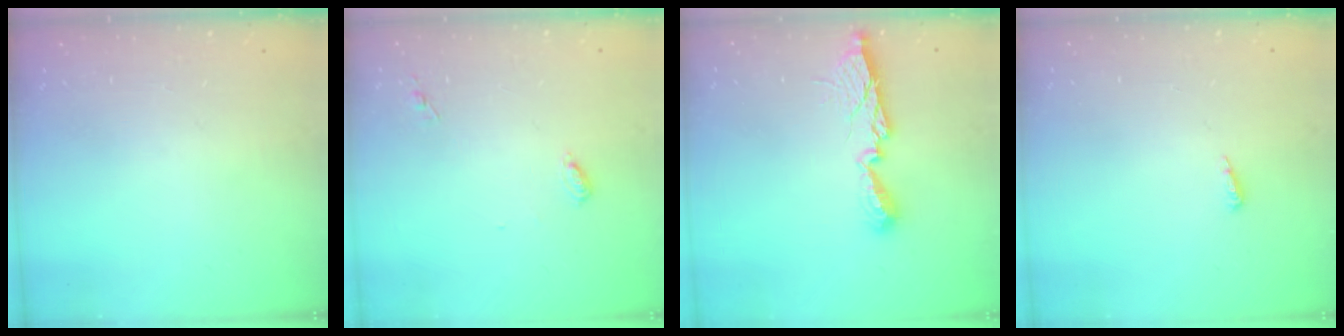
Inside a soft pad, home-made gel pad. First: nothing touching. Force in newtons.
{"total": 4.6, "press": 4.6, "slide": 0.4}
{"total": 11.0, "press": 11.0, "slide": 0.4}
{"total": 4.1, "press": 4.0, "slide": 0.8}